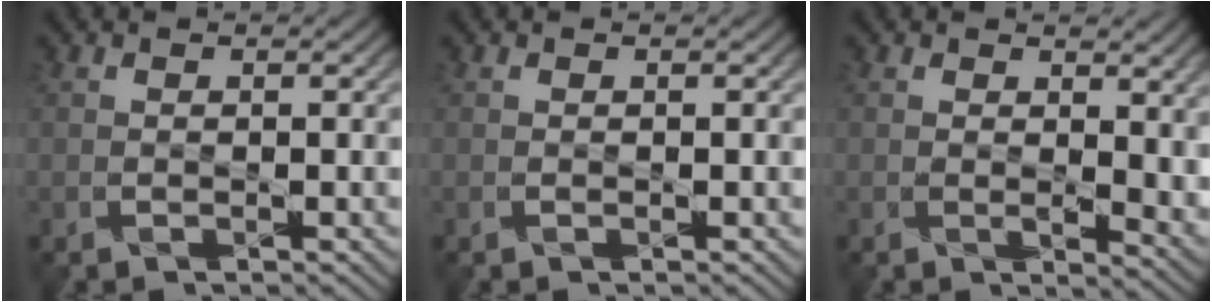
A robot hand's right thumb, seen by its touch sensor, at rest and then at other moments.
{"total": 0.0}
{"total": 7.3, "force": [1.5, 4.3, 5.7], "torque": [-0.100, -0.019, 0.045]}